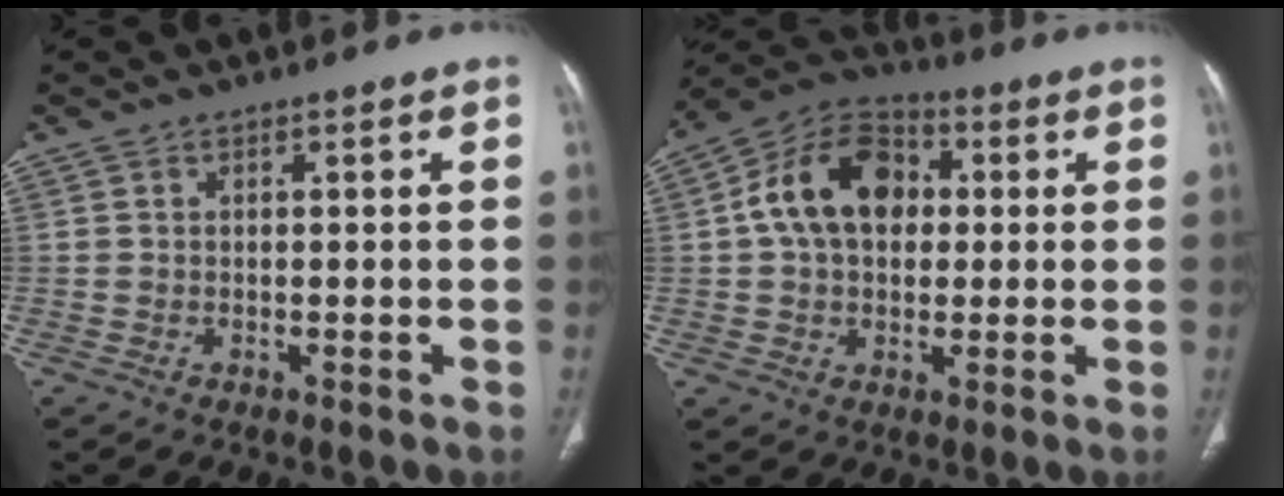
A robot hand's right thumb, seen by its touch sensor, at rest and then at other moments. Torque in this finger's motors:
{"motor_torque": [0.47, 2.65, 1.19, -0.51, 0.12]}